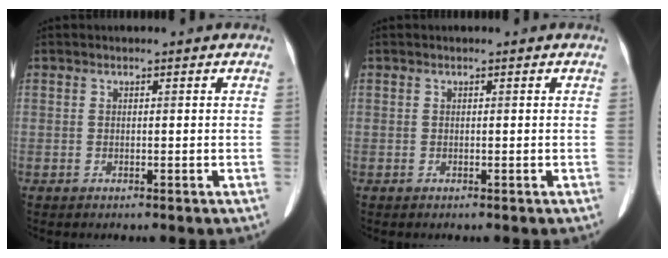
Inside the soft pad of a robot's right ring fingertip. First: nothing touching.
{"total": 0.0}